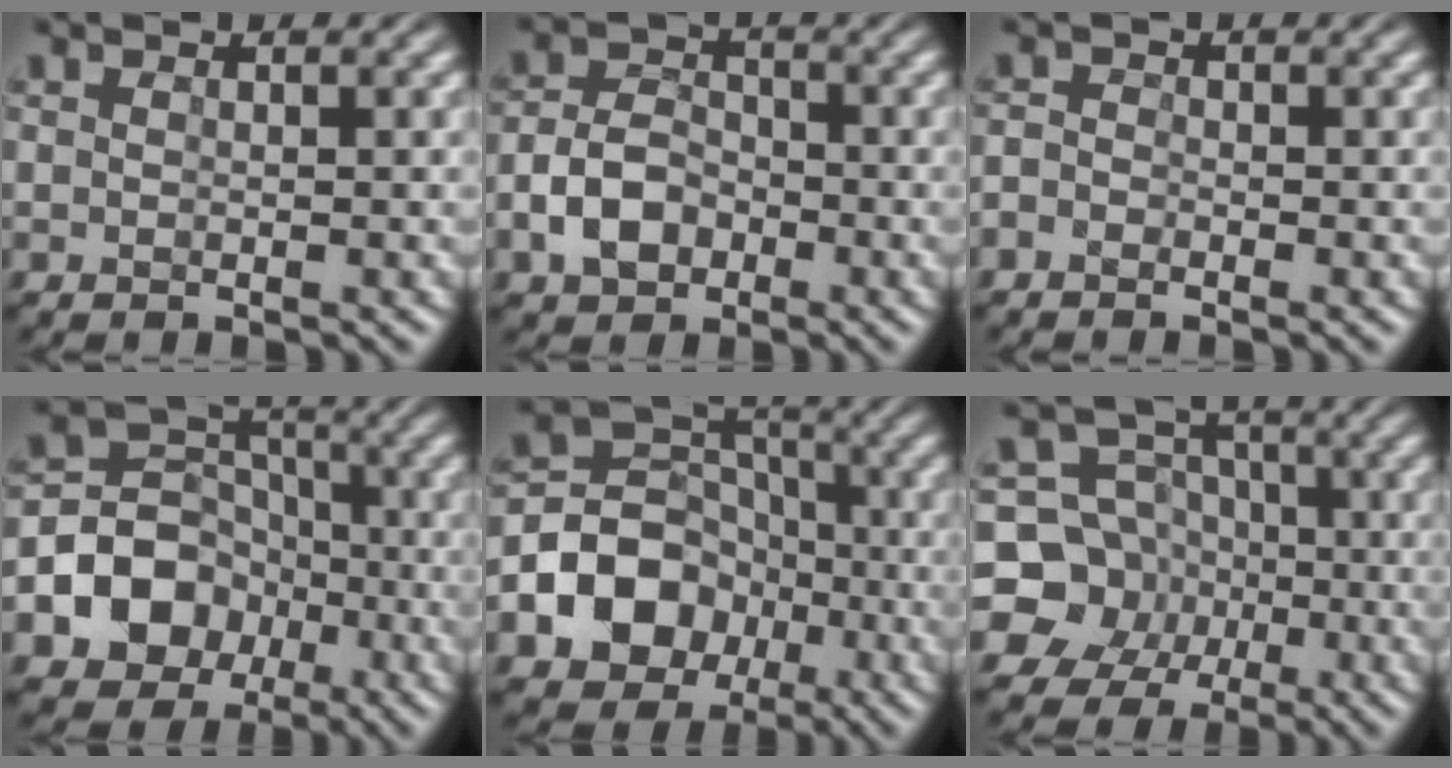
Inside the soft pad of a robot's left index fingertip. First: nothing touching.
{"total": 4.3, "force": [-2.0, 2.8, 2.5], "torque": [-0.051, 0.006, -0.036]}
{"total": 1.3, "force": [-1.1, 0.6, 0.3], "torque": [0.002, 0.010, -0.022]}
{"total": 9.8, "force": [-3.8, 8.2, 3.8], "torque": [-0.063, -0.003, -0.088]}
{"total": 10.6, "force": [-3.9, 8.6, 4.8], "torque": [-0.087, -0.012, -0.089]}
{"total": 10.6, "force": [-2.8, 9.9, 2.6], "torque": [-0.078, 0.009, -0.070]}